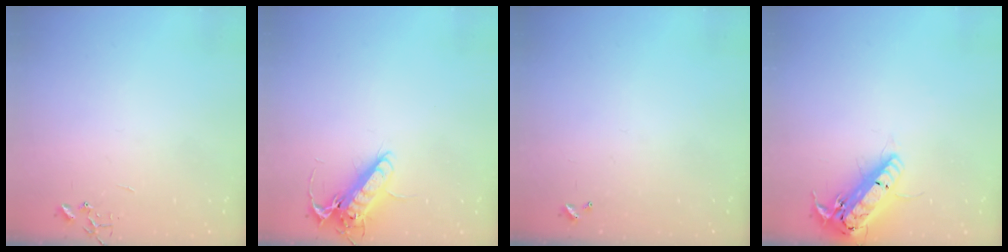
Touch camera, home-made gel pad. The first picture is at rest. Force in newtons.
{"total": 13.3, "press": 13.1, "slide": 2.4}
{"total": 0.0}
{"total": 18.4, "press": 18.1, "slide": 3.2}